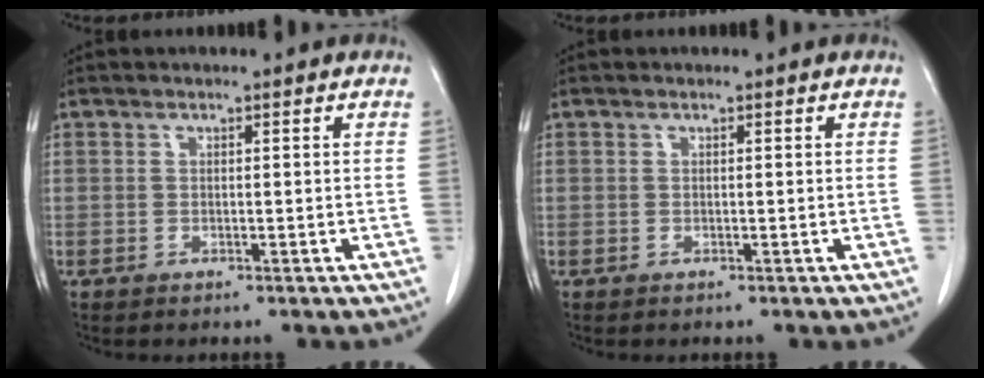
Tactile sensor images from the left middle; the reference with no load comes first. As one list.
[{"total": 0.0}]